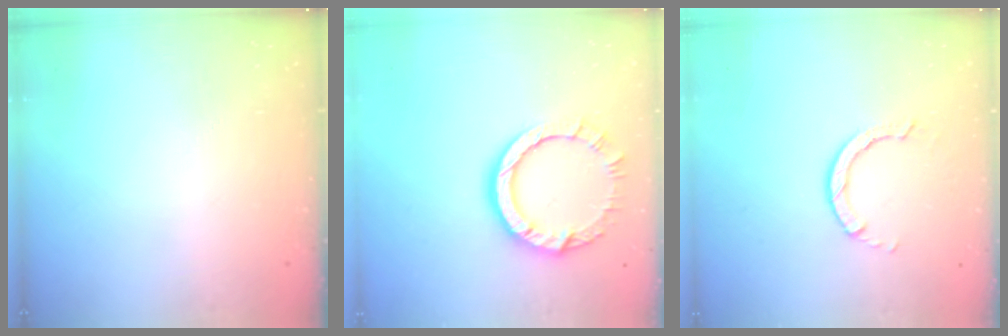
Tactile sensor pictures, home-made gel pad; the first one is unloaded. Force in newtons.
{"total": 10.6, "press": 10.5, "slide": 1.1}
{"total": 2.8, "press": 2.8, "slide": 0.2}